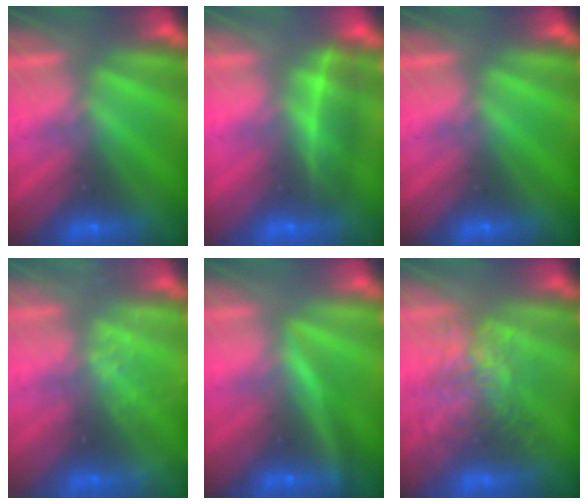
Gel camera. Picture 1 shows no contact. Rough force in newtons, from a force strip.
{"total": 2.0}
{"total": 0.0}
{"total": 2.4}
{"total": 2.8}
{"total": 3.5}